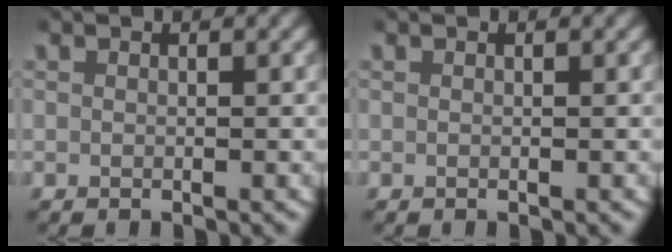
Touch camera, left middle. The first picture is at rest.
{"total": 0.0}